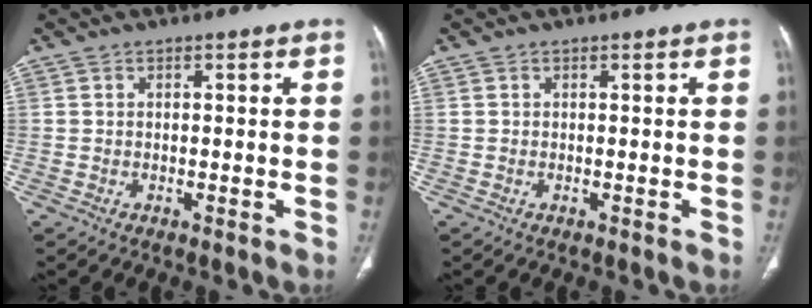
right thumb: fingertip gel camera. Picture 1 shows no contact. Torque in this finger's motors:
{"motor_torque": [0.04, -0.17, -0.11, 0.63, -0.03]}